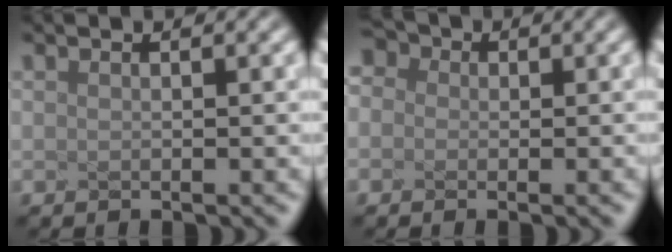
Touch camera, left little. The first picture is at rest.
{"total": 1.8, "force": [0.0, 1.7, 0.6], "torque": [-0.025, 0.014, 0.006]}